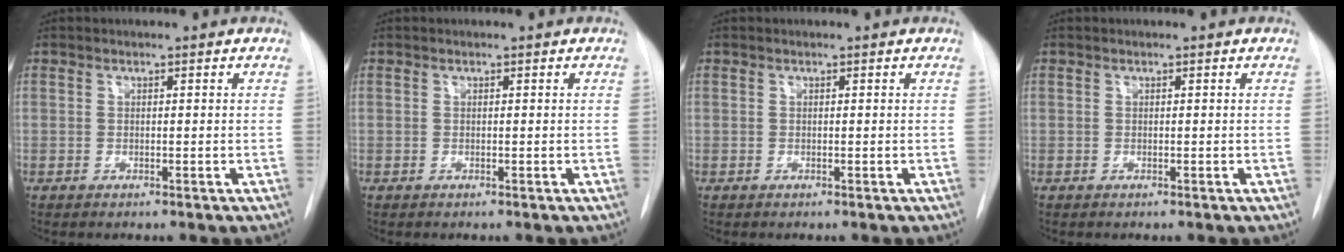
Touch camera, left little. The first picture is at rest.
{"total": 0.0}
{"total": 0.0}
{"total": 0.0}